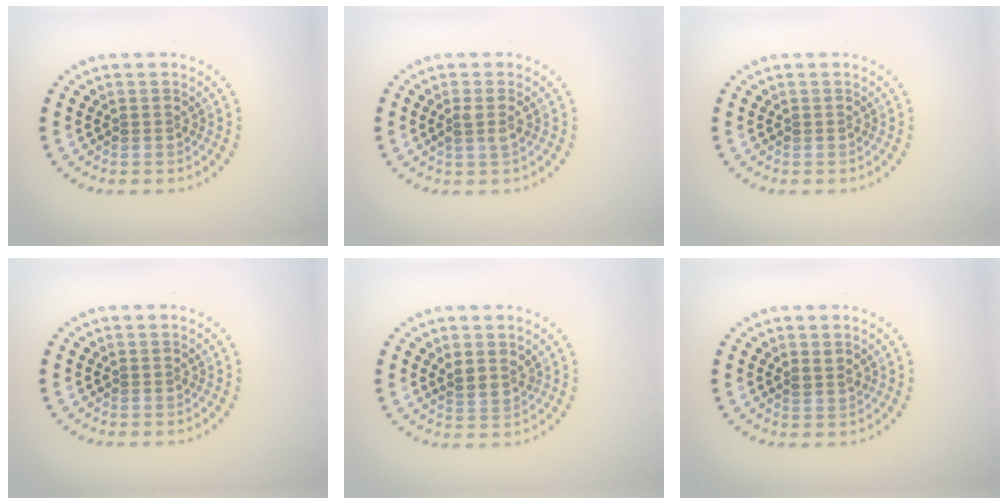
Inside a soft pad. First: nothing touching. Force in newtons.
{"total": 1.4, "press": 1.2, "slide": 0.7}
{"total": 0.0}
{"total": 0.0}
{"total": 2.0, "press": 1.7, "slide": 1.1}
{"total": 0.9, "press": 0.8, "slide": 0.4}